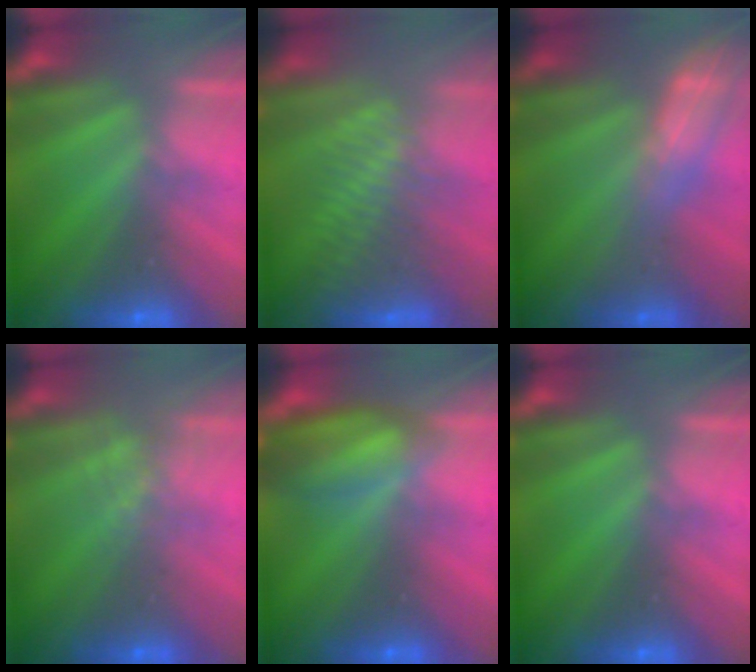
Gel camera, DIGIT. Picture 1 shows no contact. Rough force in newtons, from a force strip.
{"total": 3.0}
{"total": 2.4}
{"total": 1.6}
{"total": 7.7}
{"total": 0.0}